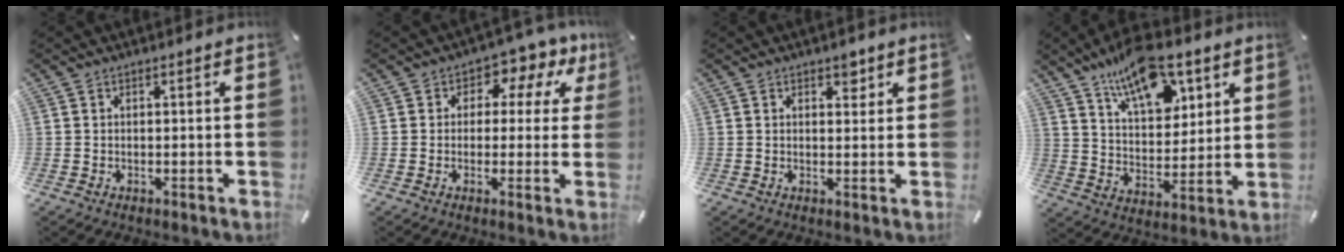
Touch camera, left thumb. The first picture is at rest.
{"total": 6.3, "force": [1.7, 4.9, 3.6], "torque": [-0.044, -0.009, 0.022]}
{"total": 2.5, "force": [1.7, 1.6, 1.0], "torque": [0.000, -0.005, 0.023]}
{"total": 15.9, "force": [10.5, 8.1, 8.7], "torque": [-0.144, -0.048, 0.185]}